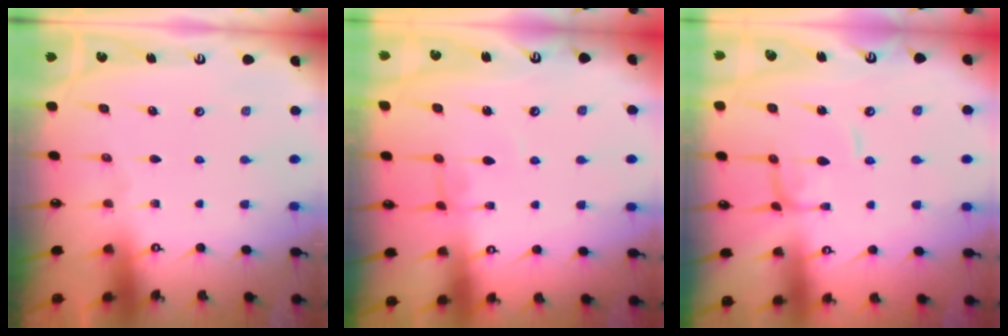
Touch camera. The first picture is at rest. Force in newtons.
{"total": 1.9, "press": 1.9, "slide": 0.2}
{"total": 0.9, "press": 0.9, "slide": 0.2}